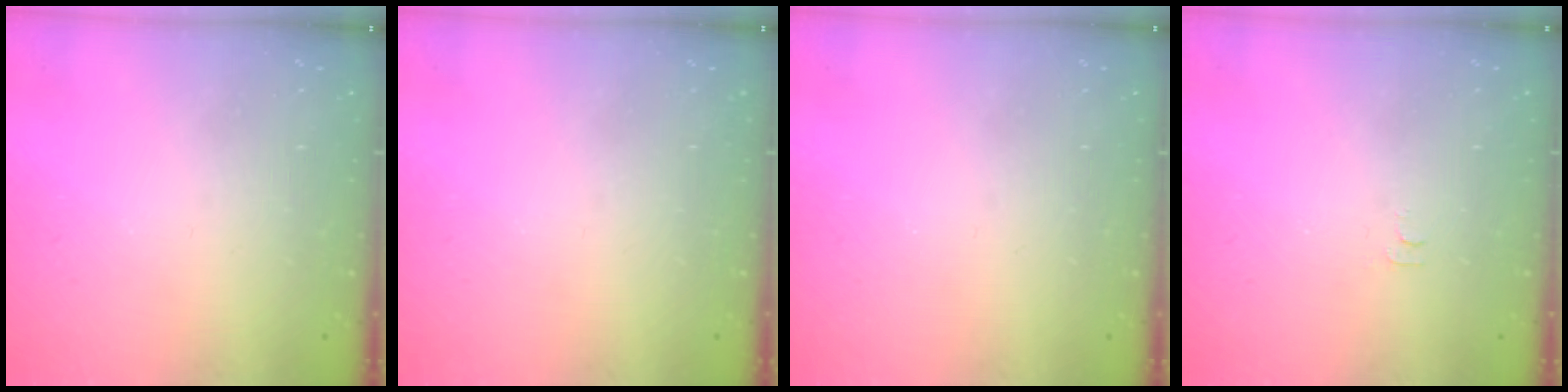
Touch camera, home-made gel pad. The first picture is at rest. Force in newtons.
{"total": 0.0}
{"total": 0.0}
{"total": 4.6, "press": 4.5, "slide": 0.6}